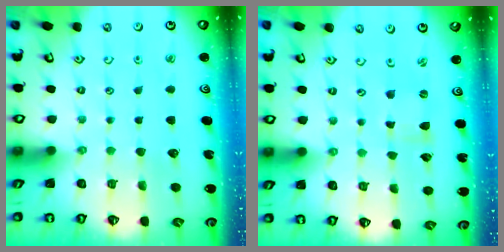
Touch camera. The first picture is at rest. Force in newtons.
{"total": 0.0}